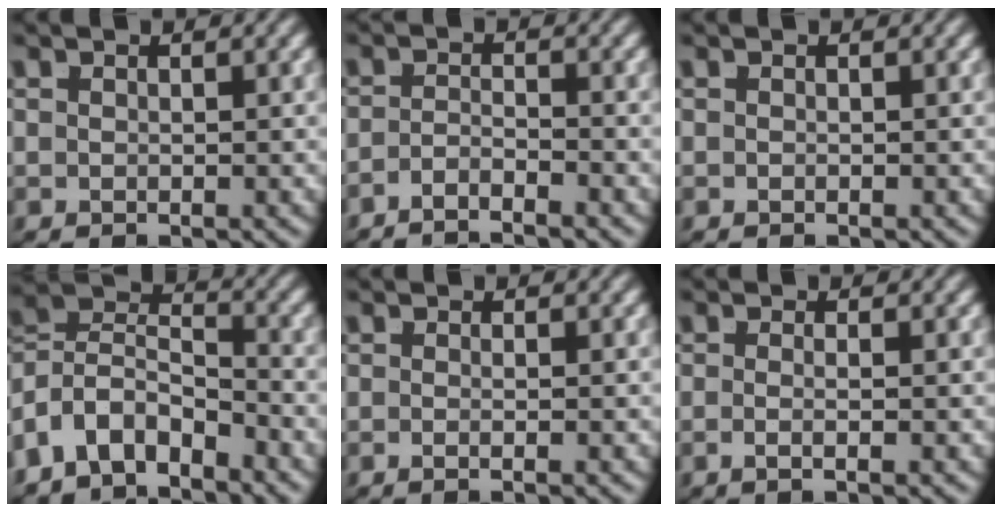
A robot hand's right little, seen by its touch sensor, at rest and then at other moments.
{"total": 3.0, "force": [-2.8, 0.2, 0.8], "torque": [-0.010, -0.013, -0.046]}
{"total": 0.0}
{"total": 9.0, "force": [-1.9, 7.7, 4.3], "torque": [-0.105, -0.031, -0.038]}
{"total": 1.3, "force": [-1.0, -0.4, 0.7], "torque": [-0.016, -0.005, -0.016]}
{"total": 1.7, "force": [-1.1, -0.4, 1.3], "torque": [-0.029, -0.008, -0.018]}